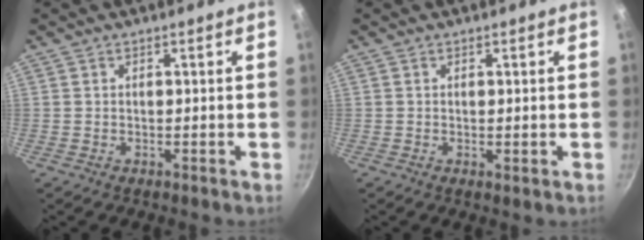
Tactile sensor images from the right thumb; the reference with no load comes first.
{"total": 0.7, "force": [0.0, 0.2, 0.7], "torque": [-0.011, -0.005, -0.001]}